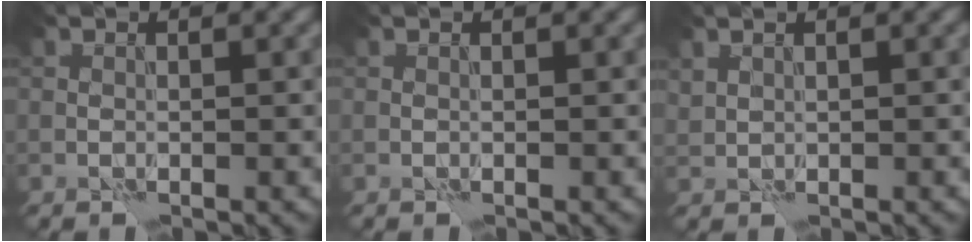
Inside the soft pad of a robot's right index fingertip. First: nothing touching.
{"total": 0.0}
{"total": 0.8, "force": [0.7, 0.4, 0.1], "torque": [-0.007, 0.001, 0.019]}